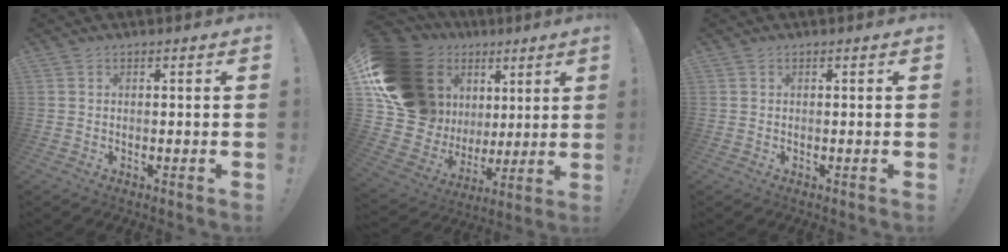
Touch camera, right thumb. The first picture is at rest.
{"total": 21.2, "force": [9.1, 15.5, 11.2], "torque": [-0.195, -0.069, 0.219]}
{"total": 0.0}